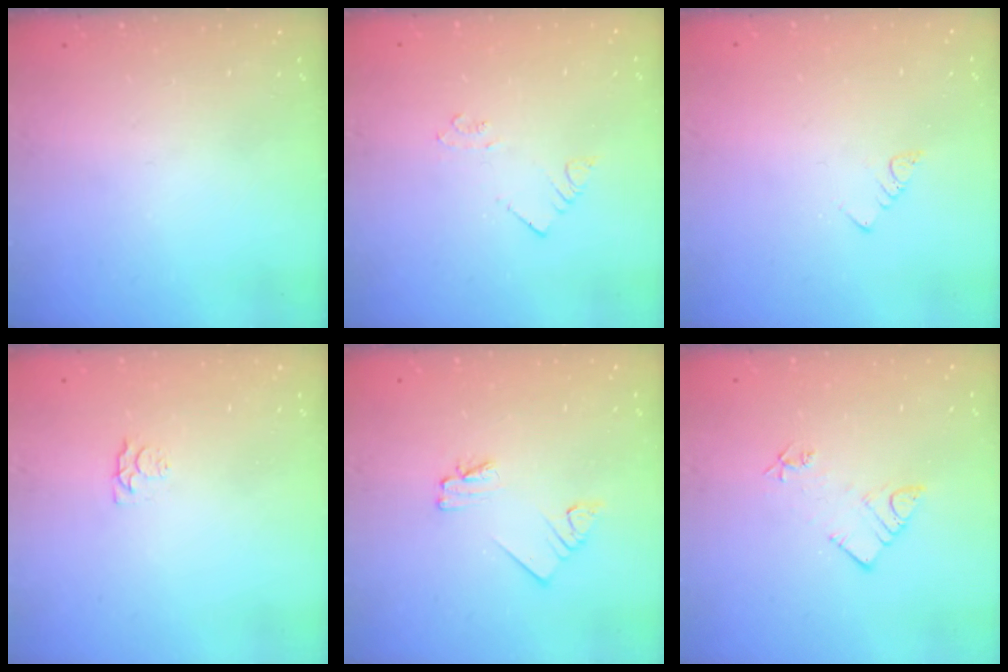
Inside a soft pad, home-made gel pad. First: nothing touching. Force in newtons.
{"total": 2.2, "press": 2.2, "slide": 0.1}
{"total": 2.8, "press": 2.7, "slide": 0.3}
{"total": 2.7, "press": 2.7, "slide": 0.5}
{"total": 2.5, "press": 2.5, "slide": 0.2}
{"total": 7.3, "press": 7.3, "slide": 0.5}